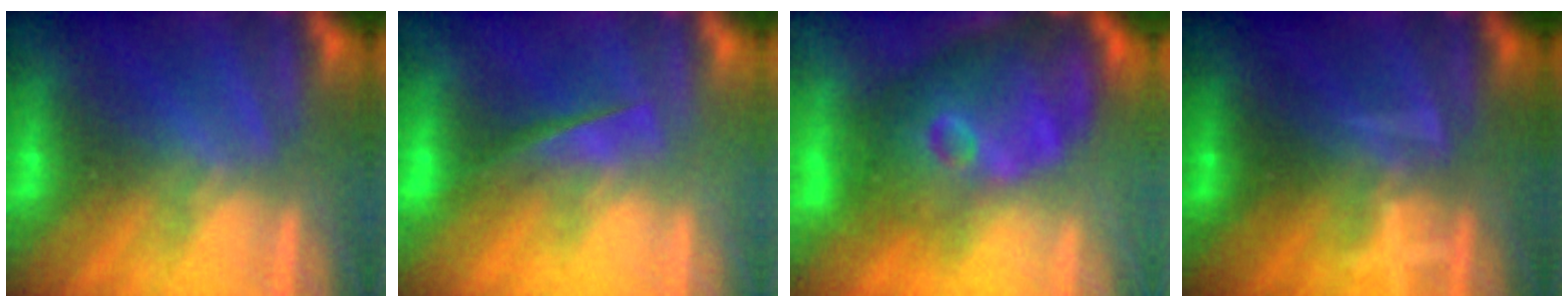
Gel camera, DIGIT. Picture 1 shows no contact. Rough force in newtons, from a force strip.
{"total": 4.5}
{"total": 10.9}
{"total": 3.2}